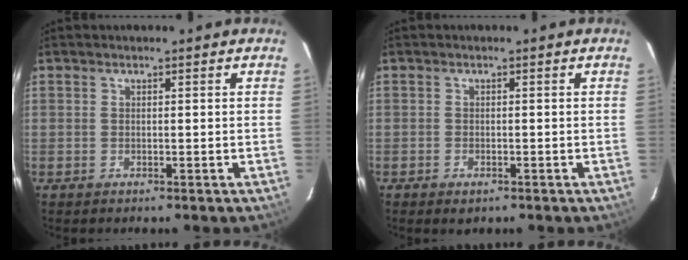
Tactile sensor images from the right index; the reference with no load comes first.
{"total": 1.8, "force": [-1.1, 1.1, 0.9], "torque": [-0.018, -0.004, -0.019]}